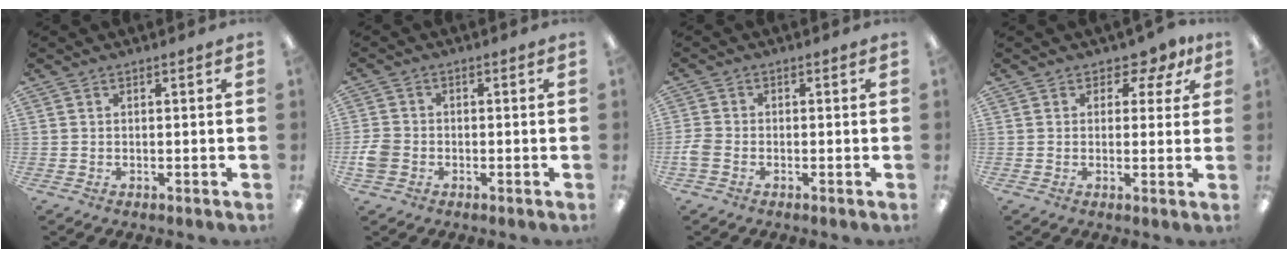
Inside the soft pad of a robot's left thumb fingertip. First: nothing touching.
{"total": 4.6, "force": [-1.6, 3.7, 2.3], "torque": [-0.046, 0.009, -0.030]}
{"total": 3.1, "force": [-1.3, 2.1, 1.9], "torque": [-0.041, 0.003, -0.025]}
{"total": 3.9, "force": [1.9, 2.9, 1.8], "torque": [-0.020, -0.006, 0.030]}